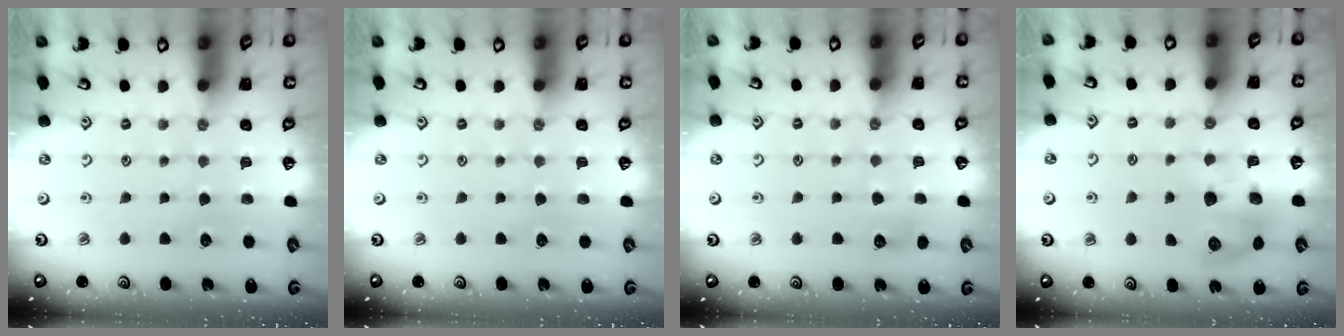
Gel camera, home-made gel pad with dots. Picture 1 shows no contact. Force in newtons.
{"total": 0.0}
{"total": 4.6, "press": 4.5, "slide": 0.7}
{"total": 7.5, "press": 7.5, "slide": 0.3}